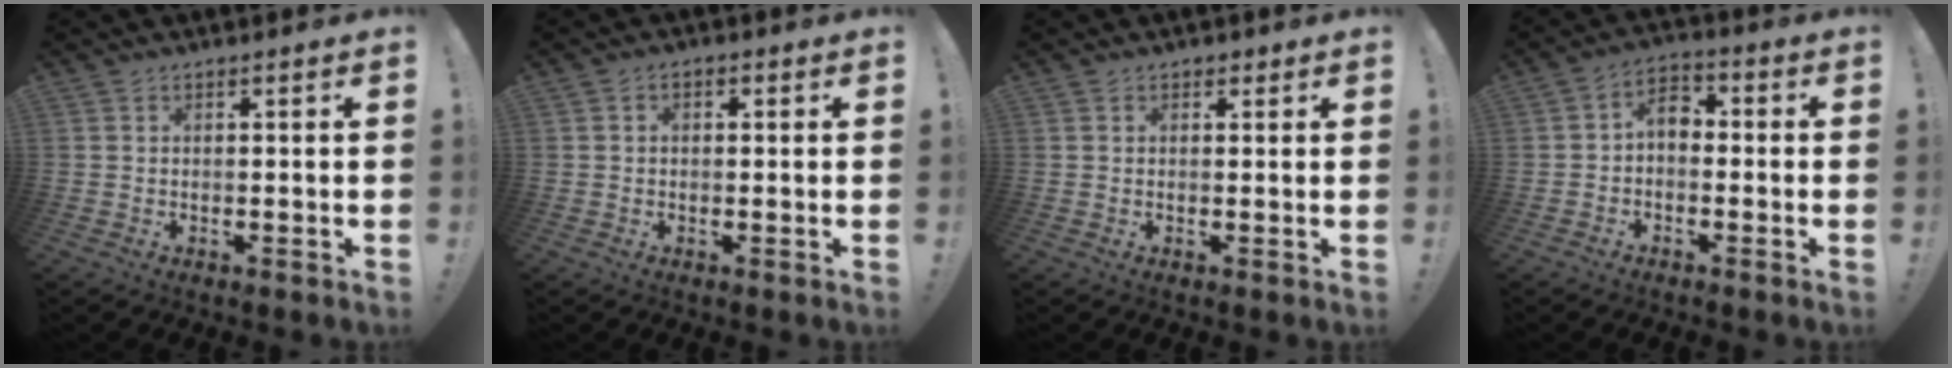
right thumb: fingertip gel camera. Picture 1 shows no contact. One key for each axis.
{"total": 1.5, "fx": -0.2, "fy": 1.2, "fz": 0.9, "tx": -0.009, "ty": 0.004, "tz": -0.007}
{"total": 1.2, "fx": 0.7, "fy": 0.9, "fz": 0.4, "tx": 0.003, "ty": -0.003, "tz": 0.011}
{"total": 5.3, "fx": -0.8, "fy": 3.6, "fz": 3.7, "tx": -0.078, "ty": 0.009, "tz": -0.015}